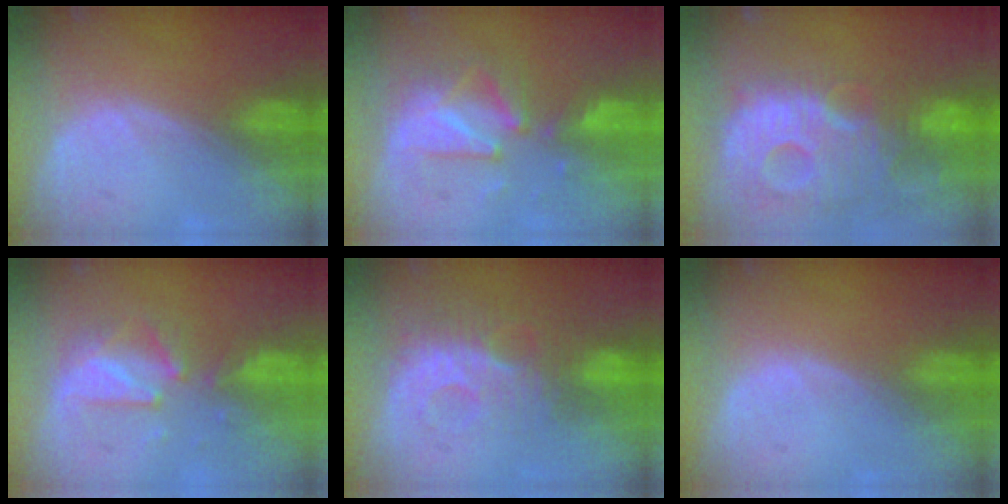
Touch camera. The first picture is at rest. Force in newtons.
{"total": 8.0, "press": 8.0, "slide": 0.8}
{"total": 13.9, "press": 12.0, "slide": 7.1}
{"total": 6.0, "press": 6.0, "slide": 0.6}
{"total": 9.3, "press": 8.3, "slide": 4.2}
{"total": 0.0}